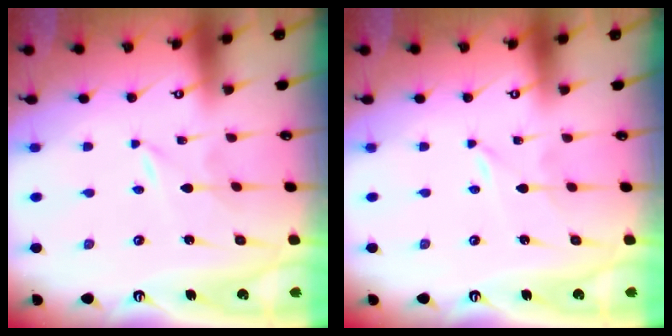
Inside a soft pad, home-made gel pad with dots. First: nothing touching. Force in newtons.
{"total": 0.0}